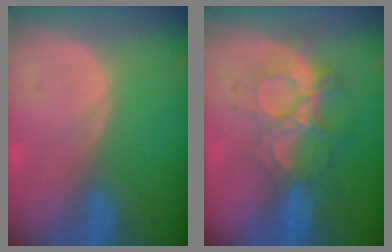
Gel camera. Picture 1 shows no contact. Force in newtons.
{"total": 9.3, "press": 7.9, "slide": 5.1}